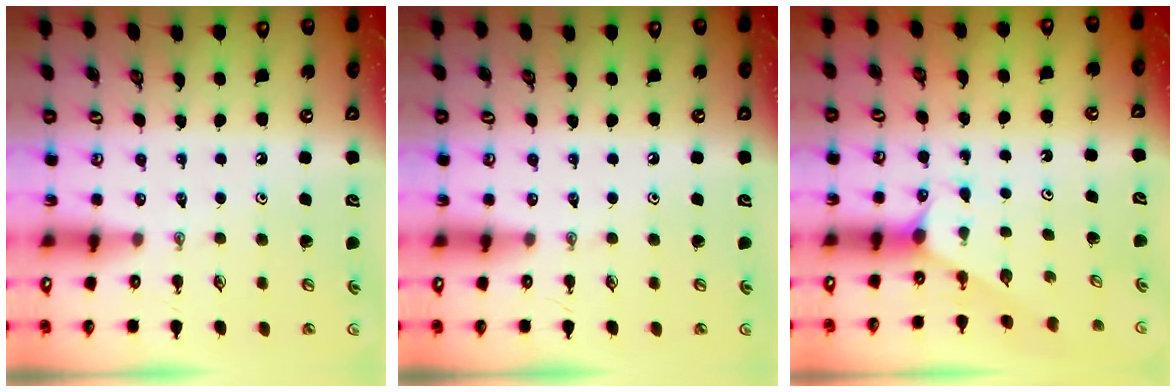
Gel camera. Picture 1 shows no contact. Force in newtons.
{"total": 0.0}
{"total": 1.0, "press": 0.9, "slide": 0.2}